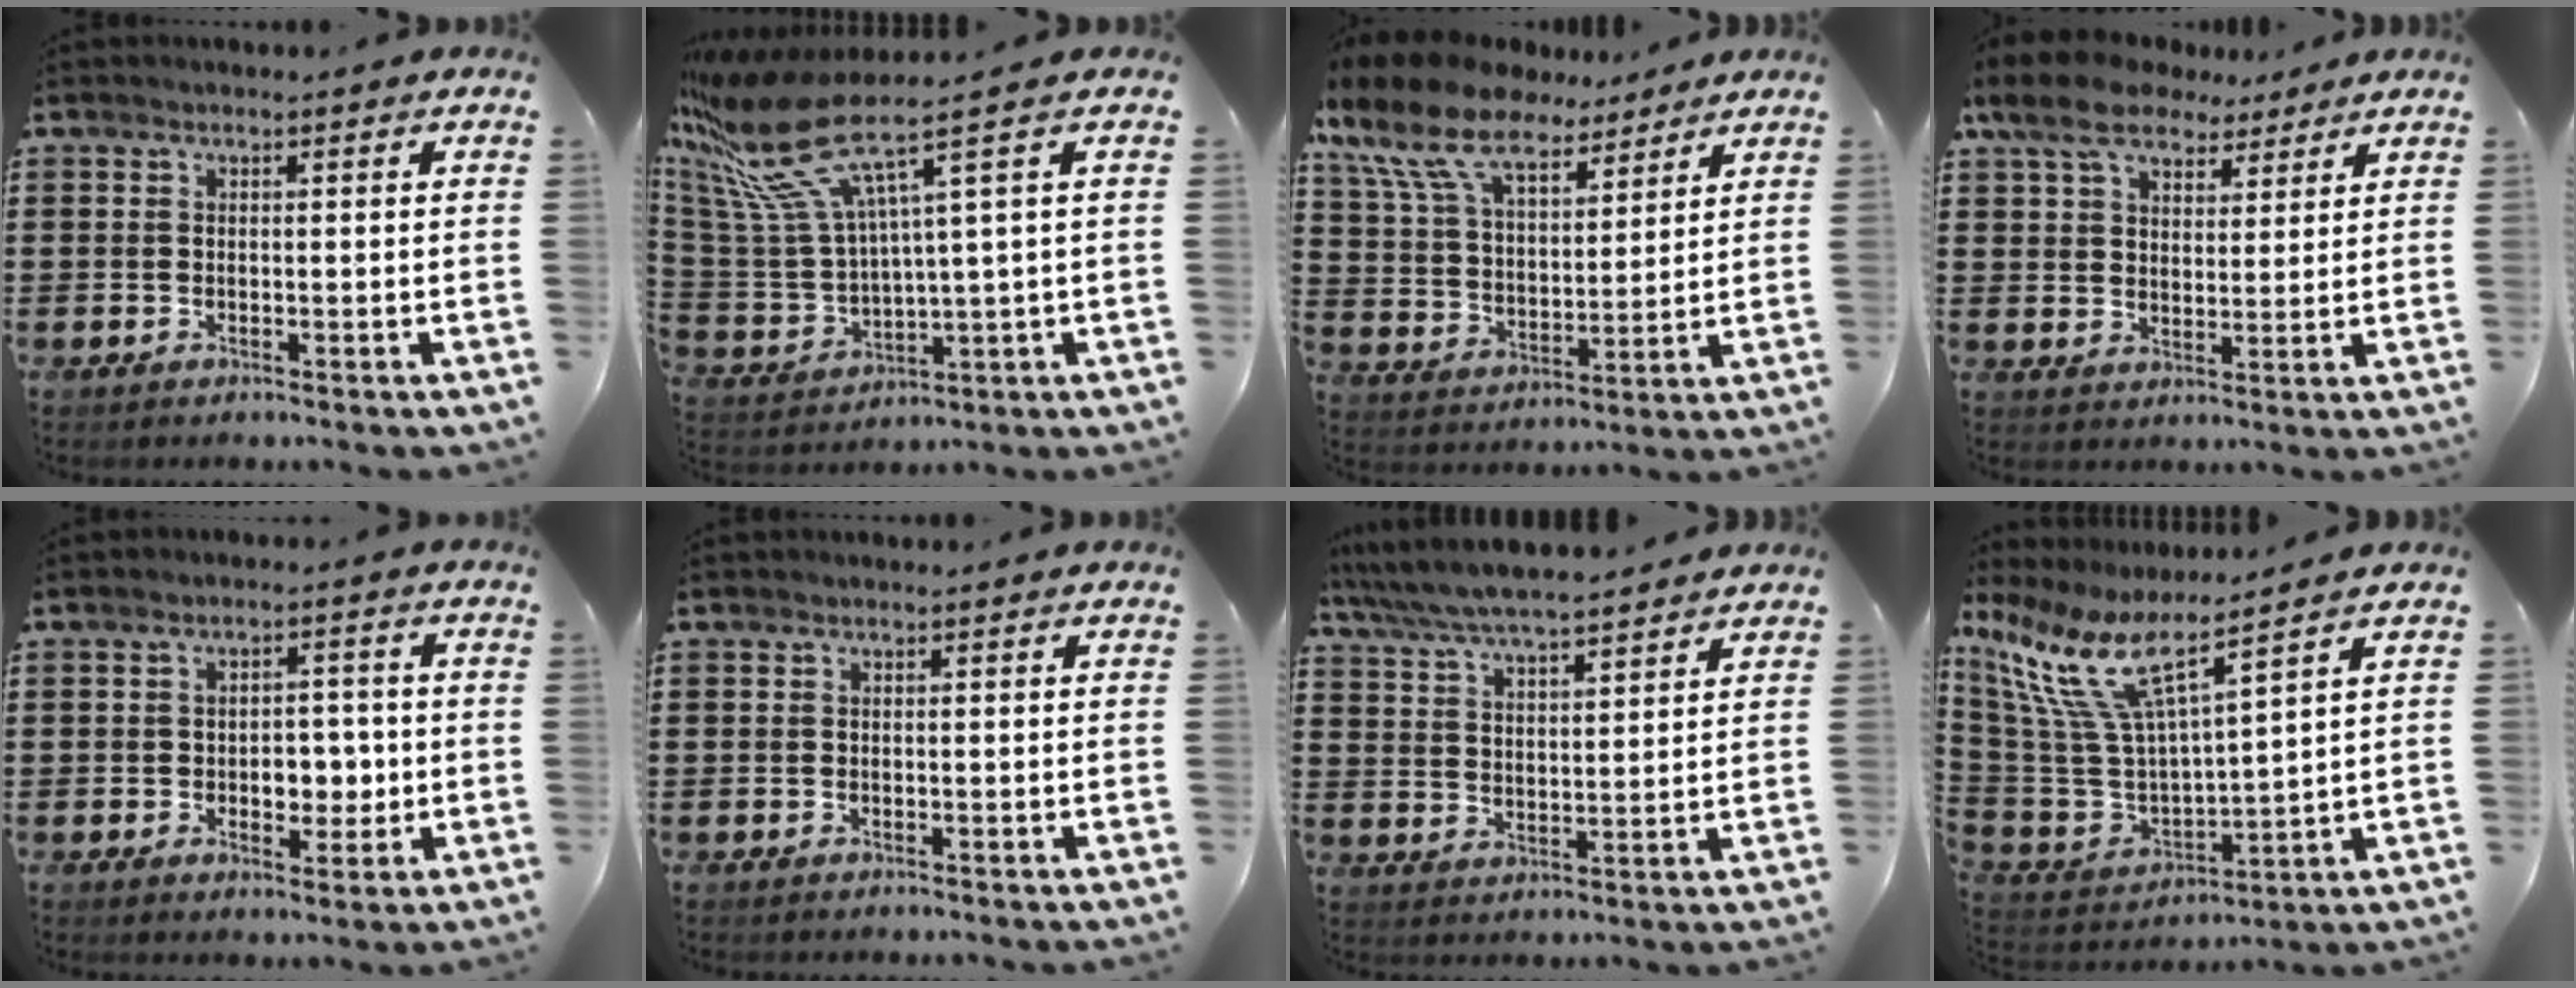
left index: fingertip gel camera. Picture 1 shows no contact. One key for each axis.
{"total": 11.8, "fx": 6.3, "fy": 3.0, "fz": 9.6, "tx": -0.250, "ty": -0.047, "tz": 0.095}
{"total": 11.9, "fx": 9.0, "fy": 4.7, "fz": 6.1, "tx": -0.160, "ty": -0.030, "tz": 0.165}
{"total": 8.4, "fx": 6.4, "fy": 4.1, "fz": 3.5, "tx": -0.078, "ty": -0.009, "tz": 0.118}
{"total": 4.9, "fx": -0.7, "fy": 3.1, "fz": 3.7, "tx": -0.058, "ty": 0.000, "tz": -0.019}
{"total": 0.0}
{"total": 6.4, "fx": 6.1, "fy": 0.3, "fz": 2.0, "tx": -0.062, "ty": -0.027, "tz": 0.107}
{"total": 11.4, "fx": 7.3, "fy": 2.1, "fz": 8.5, "tx": -0.217, "ty": -0.060, "tz": 0.120}